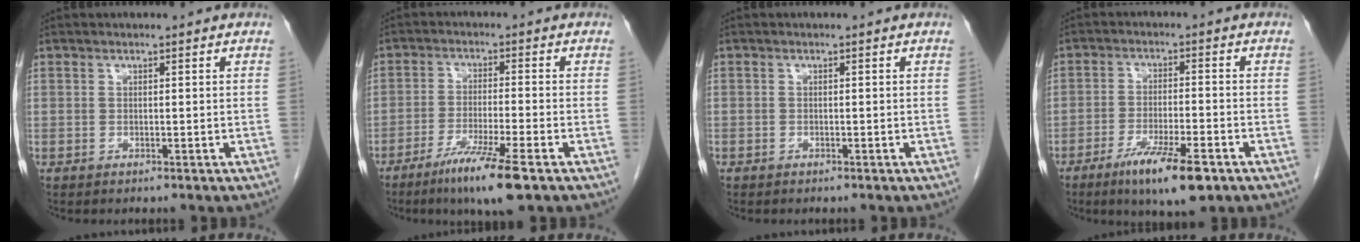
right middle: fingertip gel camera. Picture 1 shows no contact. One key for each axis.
{"total": 8.7, "fx": -5.4, "fy": -0.2, "fz": 6.8, "tx": -0.126, "ty": -0.024, "tz": -0.093}
{"total": 0.6, "fx": -0.4, "fy": 0.4, "fz": 0.0, "tx": -0.006, "ty": 0.003, "tz": -0.010}
{"total": 9.5, "fx": -5.7, "fy": 1.4, "fz": 7.4, "tx": -0.131, "ty": -0.017, "tz": -0.091}